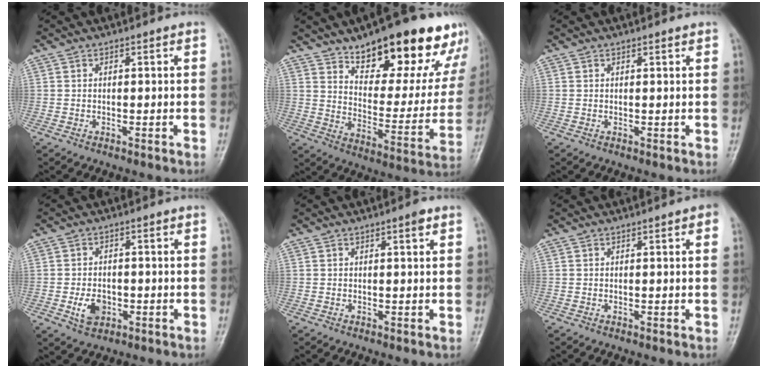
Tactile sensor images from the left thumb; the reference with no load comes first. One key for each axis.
{"total": 24.3, "fx": 16.5, "fy": 9.5, "fz": 15.1, "tx": -0.151, "ty": -0.074, "tz": 0.237}
{"total": 0.7, "fx": 0.5, "fy": 0.0, "fz": 0.5, "tx": -0.007, "ty": -0.002, "tz": 0.007}
{"total": 4.9, "fx": -1.4, "fy": 3.5, "fz": 3.1, "tx": -0.043, "ty": 0.003, "tz": -0.022}
{"total": 1.3, "fx": 0.7, "fy": 0.2, "fz": 1.1, "tx": -0.017, "ty": -0.001, "tz": 0.009}
{"total": 1.7, "fx": 0.7, "fy": 0.3, "fz": 1.5, "tx": -0.021, "ty": 0.002, "tz": 0.005}